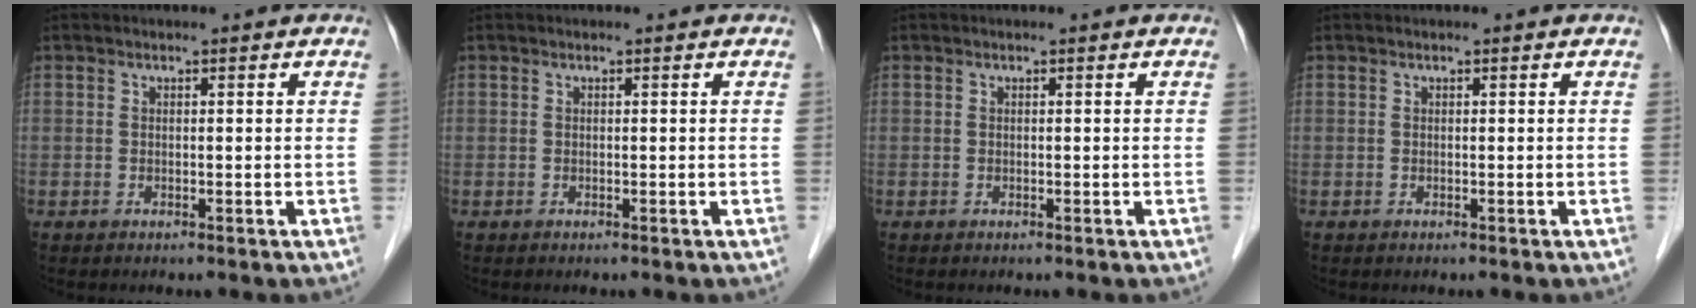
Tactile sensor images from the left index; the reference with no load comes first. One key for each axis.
{"total": 0.0}
{"total": 0.0}
{"total": 0.0}